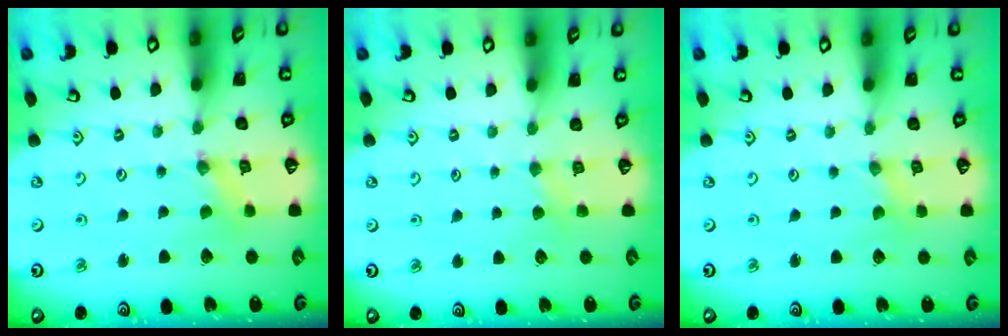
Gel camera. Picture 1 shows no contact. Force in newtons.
{"total": 1.9, "press": 1.8, "slide": 0.4}
{"total": 0.0}